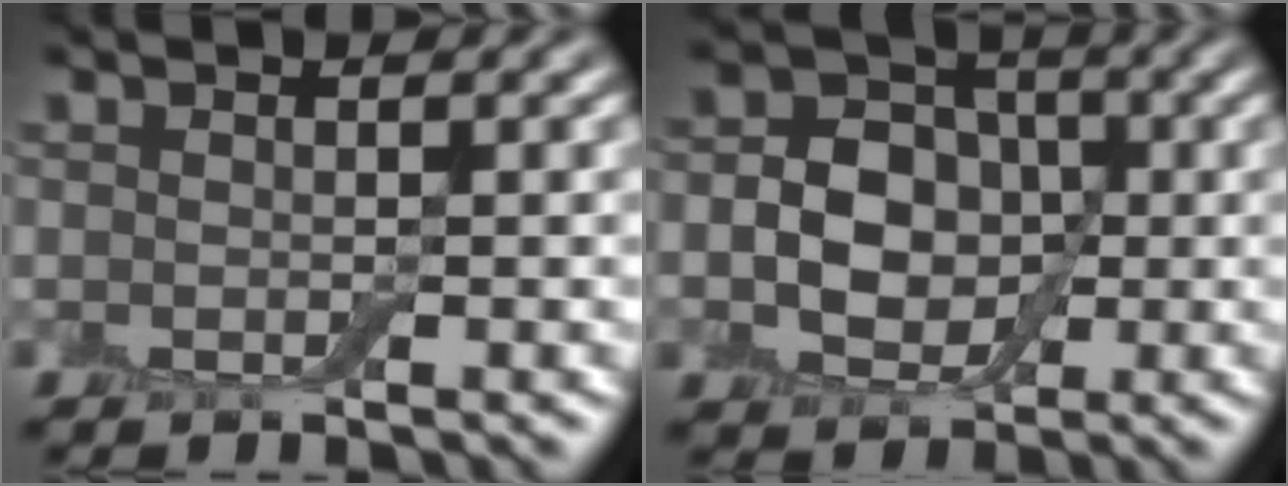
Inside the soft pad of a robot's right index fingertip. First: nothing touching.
{"total": 6.0, "force": [-0.4, 4.8, 3.6], "torque": [-0.047, -0.001, -0.020]}